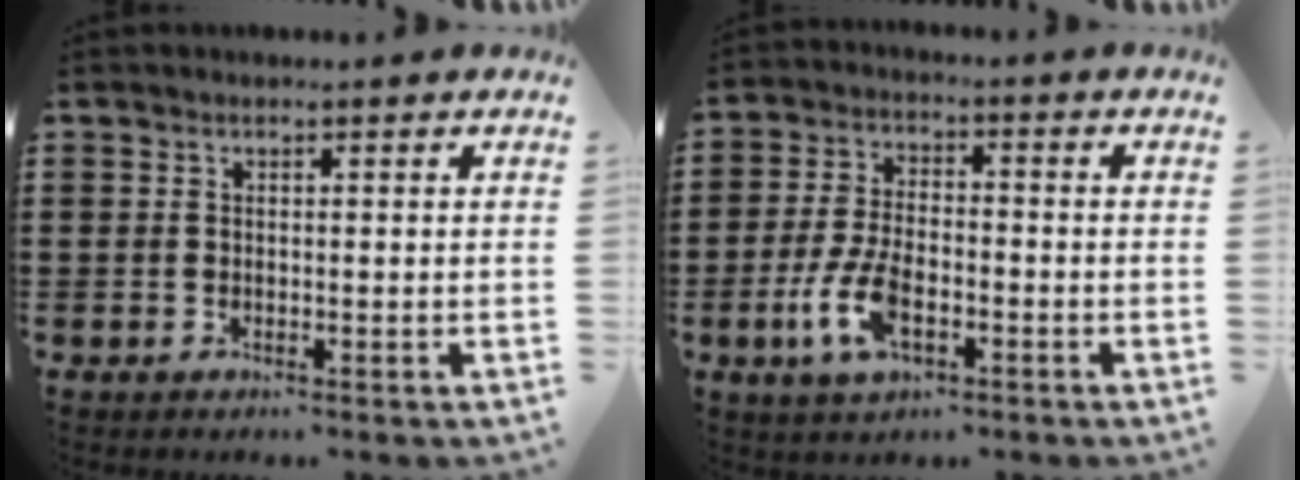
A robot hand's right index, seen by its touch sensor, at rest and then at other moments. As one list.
[{"total": 7.5, "force": [-3.0, 3.4, 5.9], "torque": [-0.145, -0.010, -0.061]}]